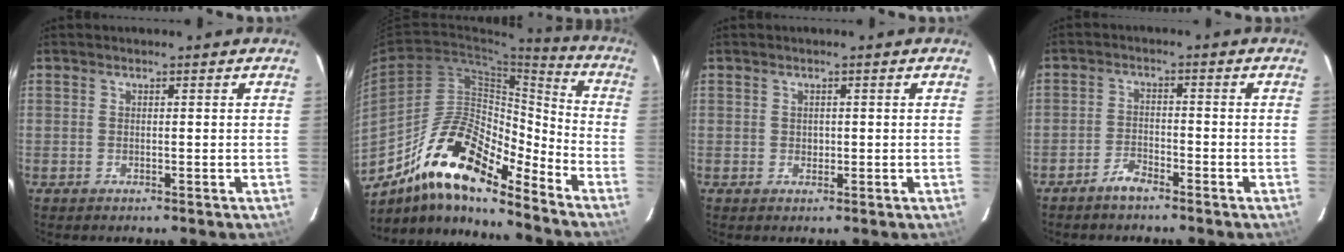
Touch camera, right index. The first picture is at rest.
{"total": 18.4, "force": [-13.7, 5.1, 11.2], "torque": [-0.189, 0.007, -0.255]}
{"total": 1.0, "force": [0.2, 0.9, 0.3], "torque": [-0.003, 0.001, 0.004]}
{"total": 3.4, "force": [-2.9, 1.0, 1.4], "torque": [-0.042, 0.006, -0.057]}